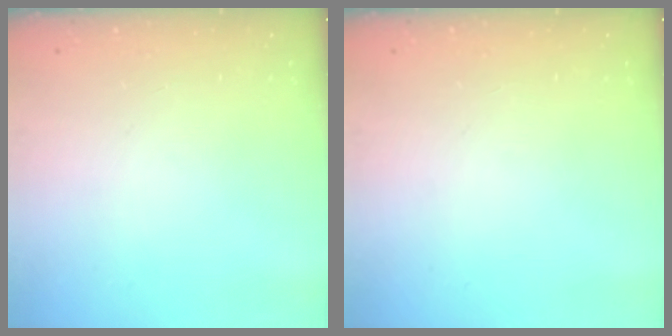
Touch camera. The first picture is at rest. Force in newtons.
{"total": 0.0}